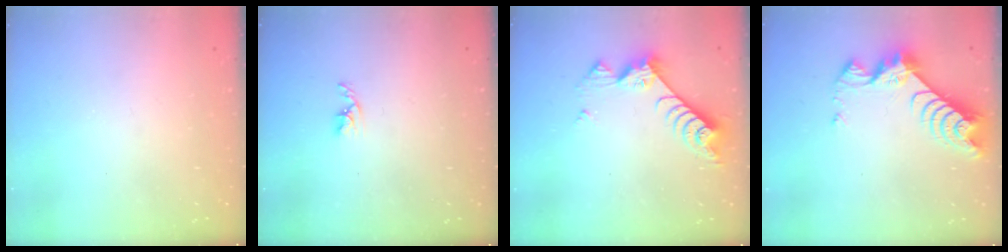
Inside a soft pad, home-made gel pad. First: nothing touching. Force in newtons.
{"total": 3.3, "press": 3.2, "slide": 0.5}
{"total": 7.6, "press": 7.6, "slide": 0.4}
{"total": 9.3, "press": 9.2, "slide": 0.8}